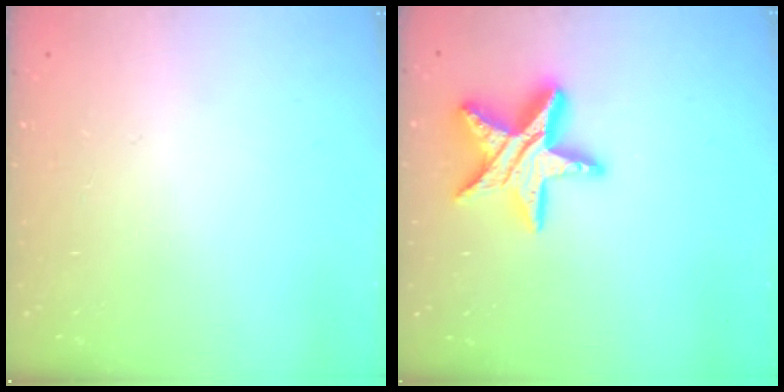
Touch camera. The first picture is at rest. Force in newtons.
{"total": 16.4, "press": 16.4, "slide": 1.3}